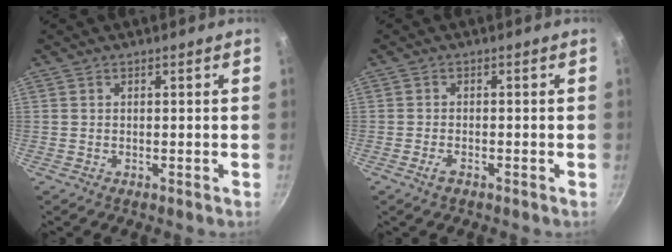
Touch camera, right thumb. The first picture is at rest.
{"total": 1.8, "force": [-1.2, 0.6, 1.2], "torque": [-0.028, 0.009, -0.025]}